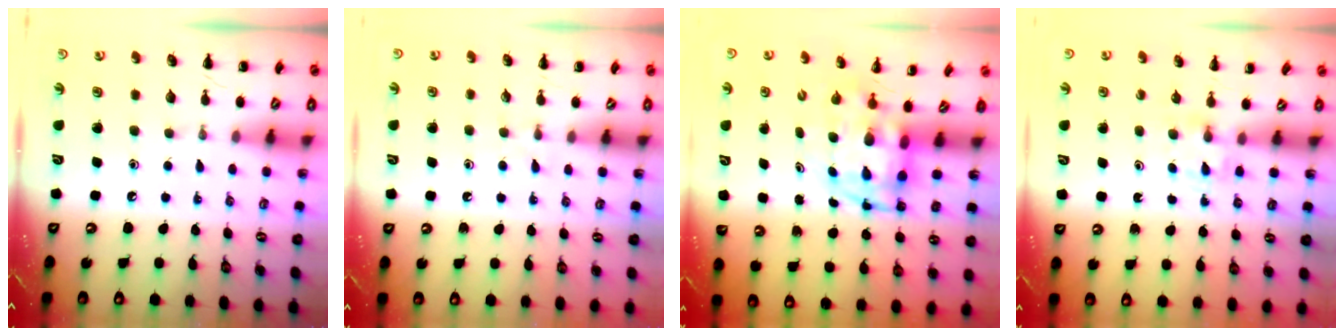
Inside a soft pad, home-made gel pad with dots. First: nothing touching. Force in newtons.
{"total": 2.5, "press": 2.2, "slide": 1.1}
{"total": 3.6, "press": 3.5, "slide": 1.0}
{"total": 2.4, "press": 2.3, "slide": 0.9}